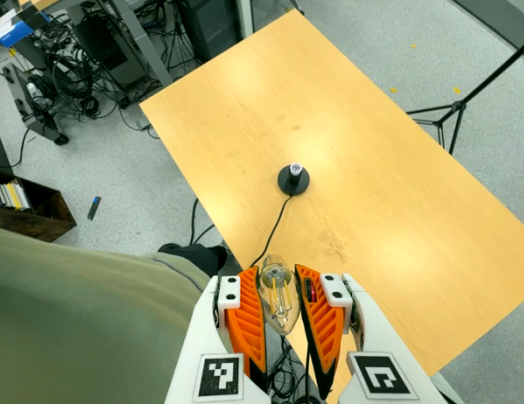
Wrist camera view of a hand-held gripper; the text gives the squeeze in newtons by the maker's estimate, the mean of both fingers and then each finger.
{"total": 21.9, "left": 24.6, "right": 19.2}